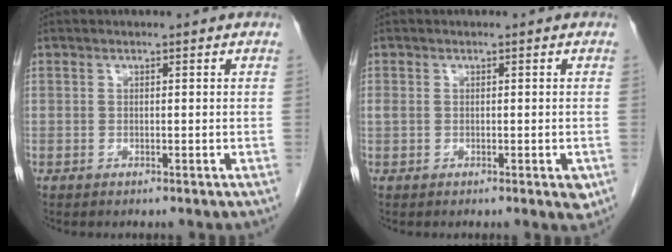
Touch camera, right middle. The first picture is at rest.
{"total": 2.8, "force": [-0.2, 1.4, 2.4], "torque": [-0.041, 0.008, 0.005]}